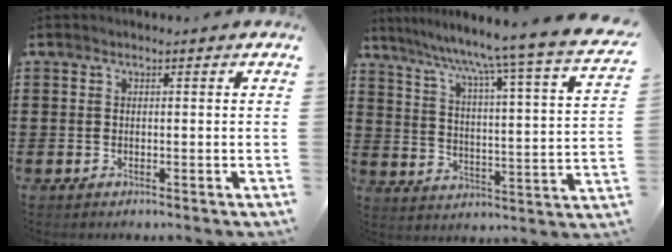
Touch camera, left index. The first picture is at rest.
{"total": 6.8, "force": [5.6, -1.6, 3.6], "torque": [-0.085, -0.062, 0.076]}